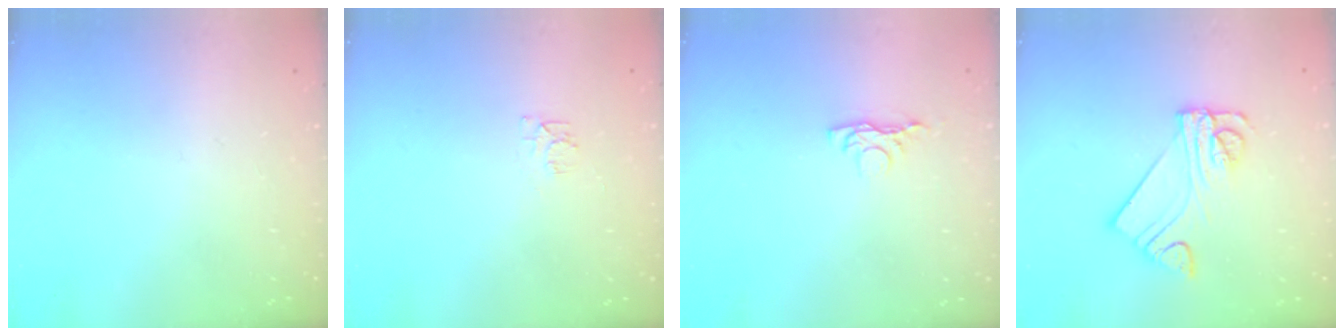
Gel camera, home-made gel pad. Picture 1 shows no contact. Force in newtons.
{"total": 4.6, "press": 4.5, "slide": 0.5}
{"total": 3.7, "press": 3.7, "slide": 0.7}
{"total": 9.3, "press": 9.3, "slide": 0.9}